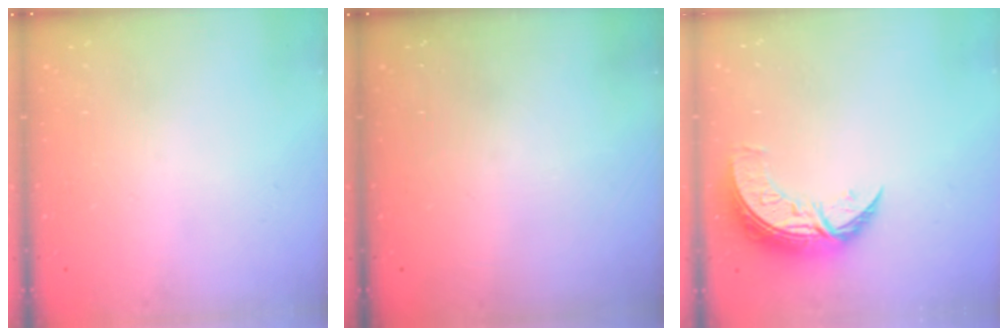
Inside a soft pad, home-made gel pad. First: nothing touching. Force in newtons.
{"total": 0.0}
{"total": 9.1, "press": 9.0, "slide": 0.8}